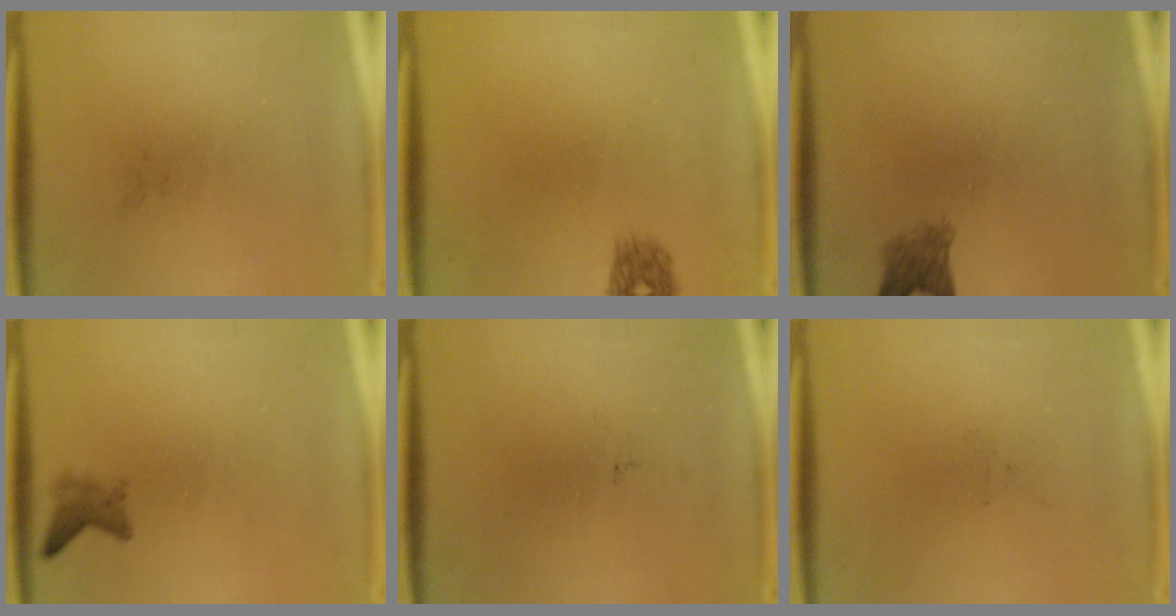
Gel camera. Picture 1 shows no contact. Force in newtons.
{"total": 1.6}
{"total": 2.9}
{"total": 1.7}
{"total": 0.0}
{"total": 0.0}